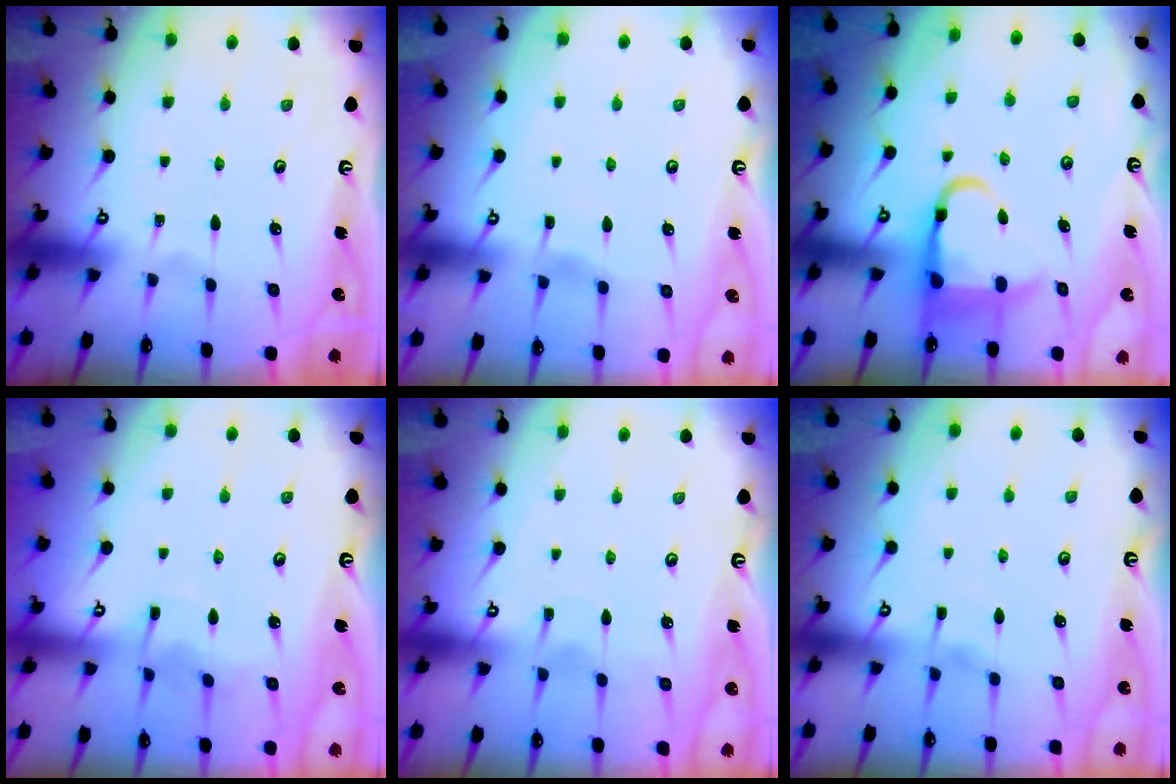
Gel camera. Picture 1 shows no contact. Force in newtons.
{"total": 2.2, "press": 2.2, "slide": 0.3}
{"total": 8.2, "press": 8.0, "slide": 2.0}
{"total": 4.3, "press": 4.3, "slide": 0.5}
{"total": 7.0, "press": 7.0, "slide": 0.5}
{"total": 1.7, "press": 1.7, "slide": 0.4}